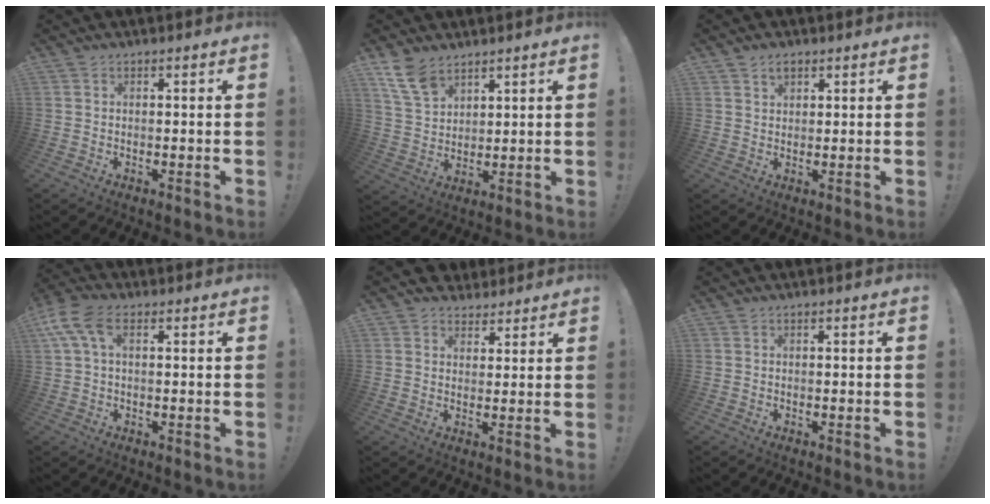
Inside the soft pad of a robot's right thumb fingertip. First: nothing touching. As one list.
[{"total": 9.6, "force": [6.9, 5.3, 4.2], "torque": [-0.082, -0.035, 0.137]}, {"total": 2.8, "force": [1.9, 1.7, 1.1], "torque": [-0.014, -0.006, 0.033]}, {"total": 9.2, "force": [3.3, 5.0, 7.0], "torque": [-0.139, 0.005, 0.065]}, {"total": 4.5, "force": [3.3, 3.1, 0.2], "torque": [-0.003, -0.022, 0.063]}, {"total": 0.0}]